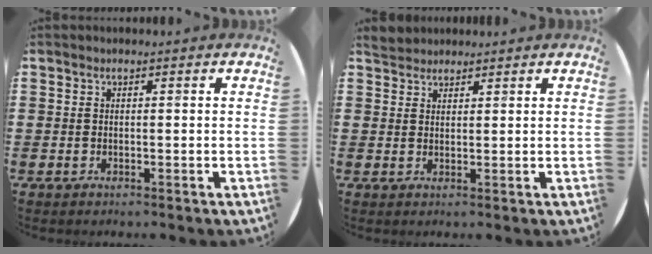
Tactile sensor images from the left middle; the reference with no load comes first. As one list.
[{"total": 2.4, "force": [2.3, 0.8, 0.1], "torque": [-0.006, 0.004, 0.045]}]